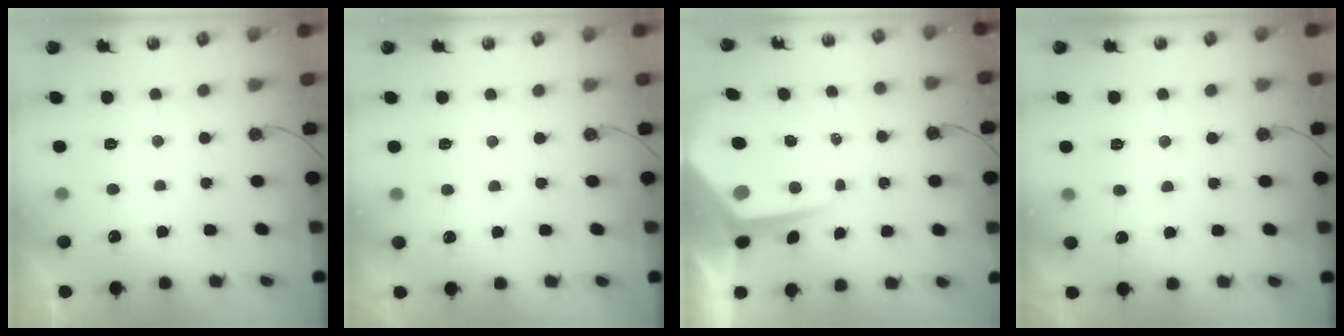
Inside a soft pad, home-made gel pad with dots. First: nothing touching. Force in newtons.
{"total": 2.3, "press": 2.3, "slide": 0.3}
{"total": 9.5, "press": 9.4, "slide": 0.8}
{"total": 6.5, "press": 6.5, "slide": 0.5}